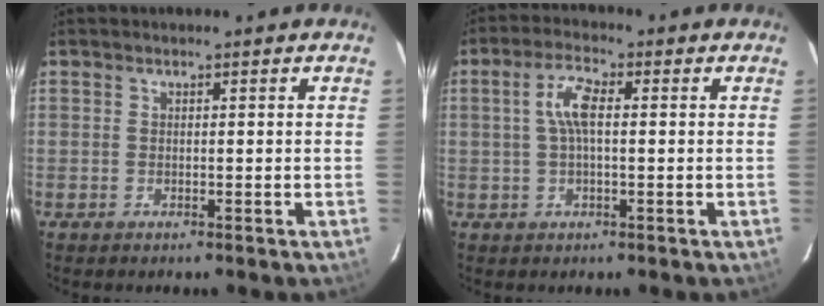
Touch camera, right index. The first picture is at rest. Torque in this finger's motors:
{"motor_torque": [0.73, -0.04, 0.42, 0.12]}